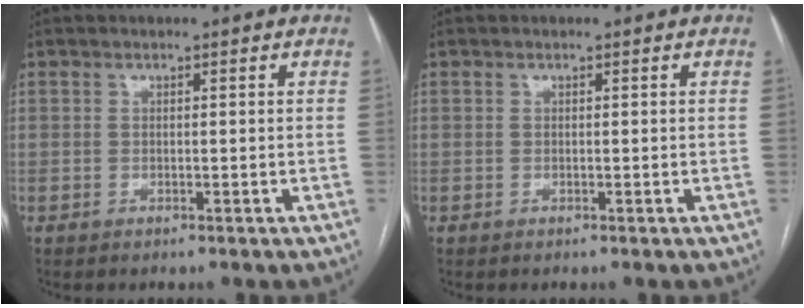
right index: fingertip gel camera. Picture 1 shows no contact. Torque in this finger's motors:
{"motor_torque": [0.00, 0.00, 0.00, 0.00]}